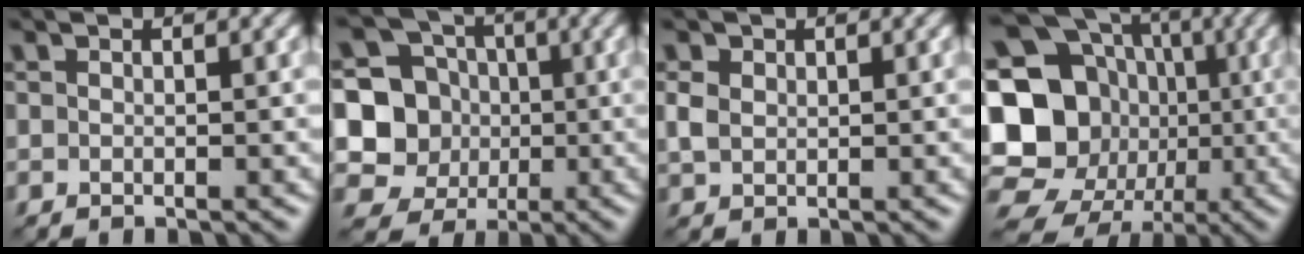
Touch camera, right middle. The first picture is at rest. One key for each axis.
{"total": 7.8, "fx": -0.4, "fy": 7.3, "fz": 2.7, "tx": -0.055, "ty": 0.006, "tz": -0.031}
{"total": 1.9, "fx": 0.6, "fy": 1.5, "fz": 1.0, "tx": -0.026, "ty": 0.002, "tz": 0.008}
{"total": 22.5, "fx": -1.8, "fy": 20.3, "fz": 9.6, "tx": -0.206, "ty": 0.026, "tz": -0.076}